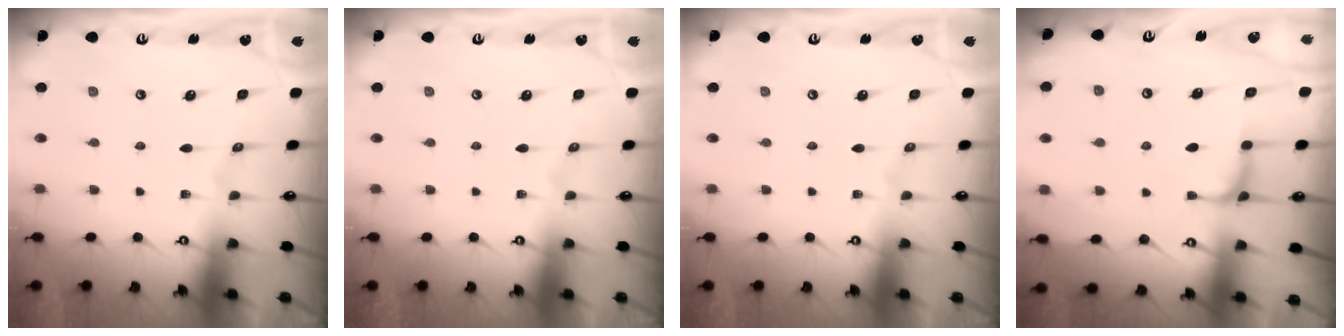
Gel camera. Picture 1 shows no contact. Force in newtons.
{"total": 0.0}
{"total": 0.0}
{"total": 3.0, "press": 3.0, "slide": 0.2}